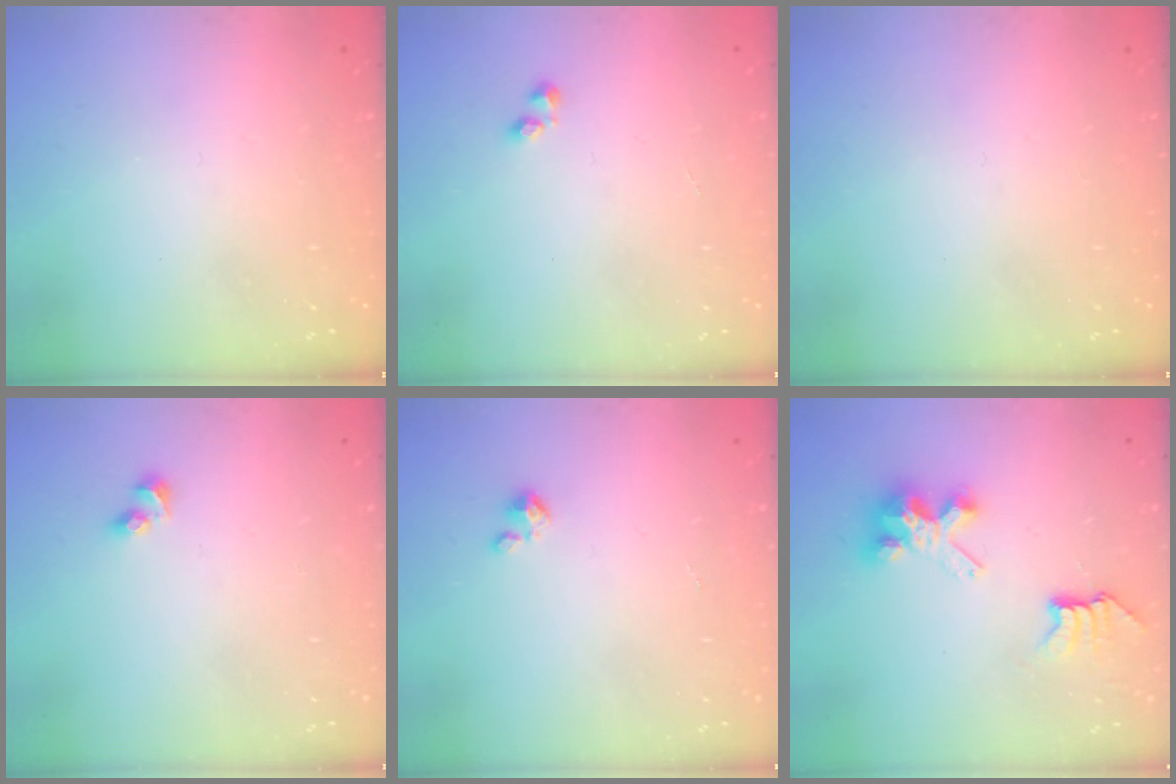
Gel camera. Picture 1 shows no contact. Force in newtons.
{"total": 1.4, "press": 1.4, "slide": 0.5}
{"total": 0.0}
{"total": 2.4, "press": 2.2, "slide": 0.9}
{"total": 2.1, "press": 2.1, "slide": 0.3}
{"total": 6.6, "press": 6.6, "slide": 0.1}